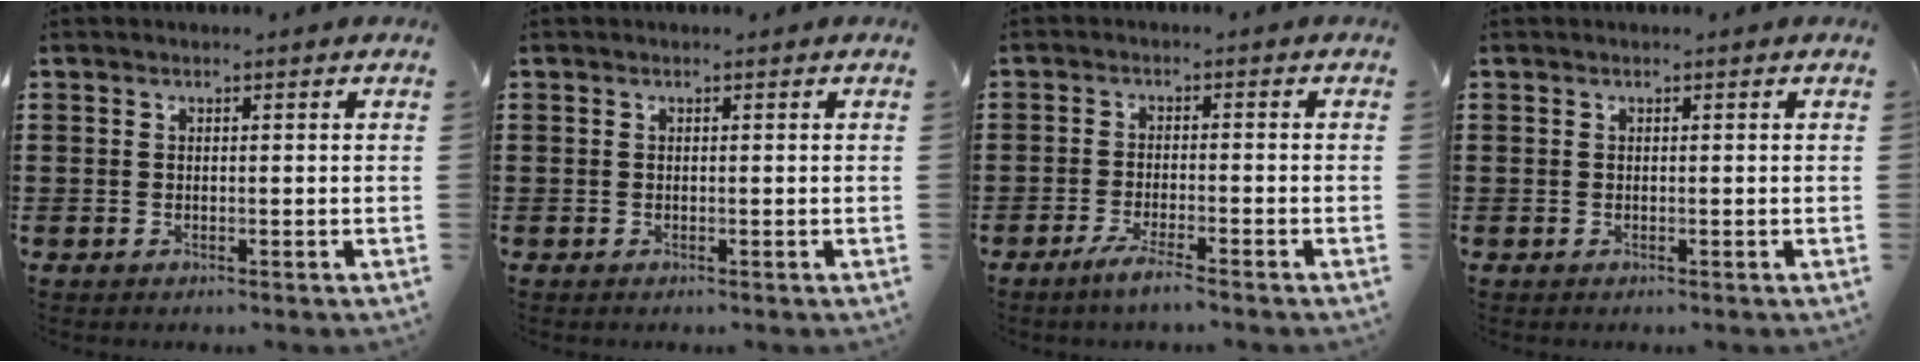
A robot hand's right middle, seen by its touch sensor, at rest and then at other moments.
{"total": 0.0}
{"total": 3.3, "force": [-2.5, -0.3, 2.2], "torque": [-0.044, -0.006, -0.045]}
{"total": 0.0}